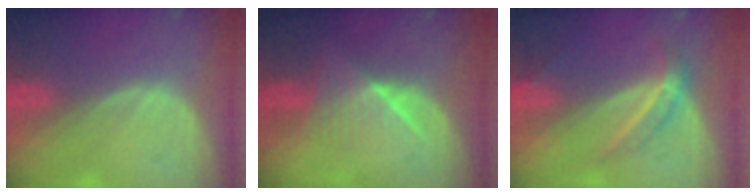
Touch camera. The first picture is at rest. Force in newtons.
{"total": 6.3, "press": 5.6, "slide": 2.9}
{"total": 4.7, "press": 4.2, "slide": 2.2}